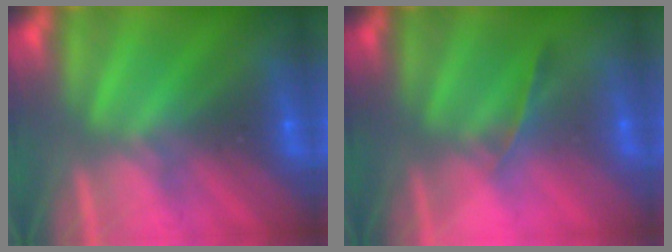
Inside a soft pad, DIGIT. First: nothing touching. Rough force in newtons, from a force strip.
{"total": 1.2}